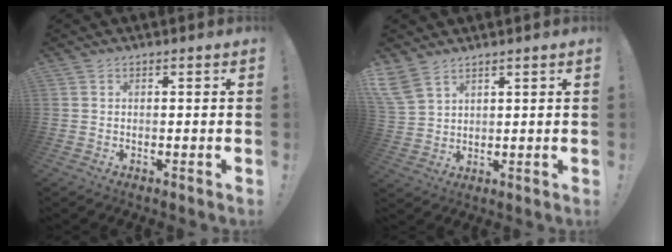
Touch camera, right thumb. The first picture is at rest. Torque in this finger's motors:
{"motor_torque": [0.00, 0.01, 0.36, 0.33, 0.00]}